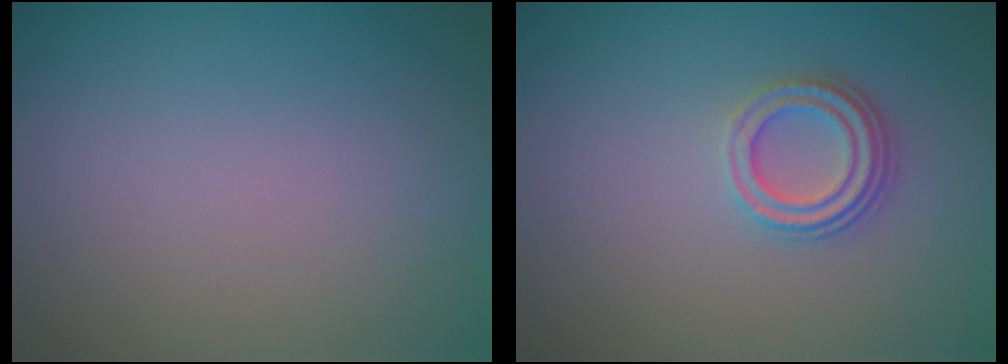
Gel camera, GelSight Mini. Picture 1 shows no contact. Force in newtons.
{"total": 3.2, "press": 2.4, "slide": 2.1}